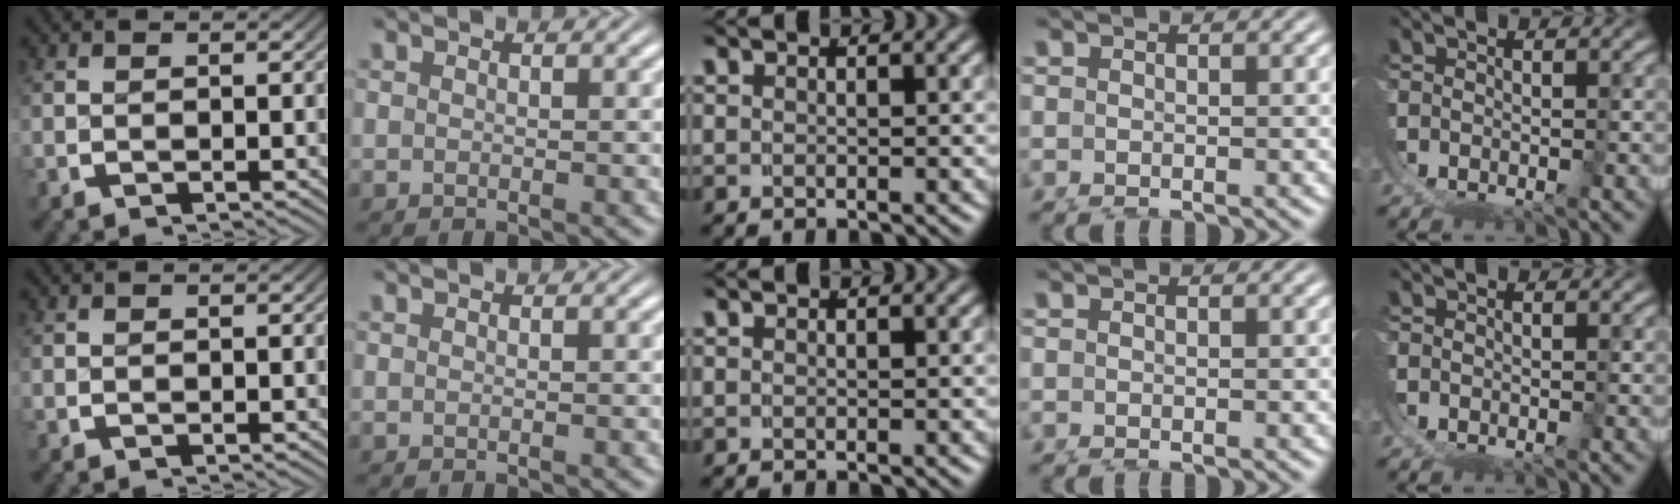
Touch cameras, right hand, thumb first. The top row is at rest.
{}